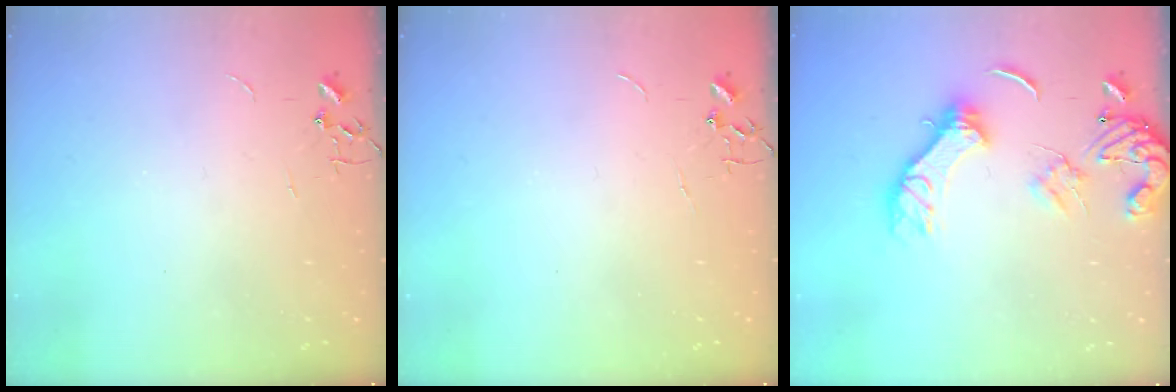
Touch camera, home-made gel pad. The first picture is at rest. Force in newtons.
{"total": 0.0}
{"total": 13.2, "press": 13.1, "slide": 1.7}